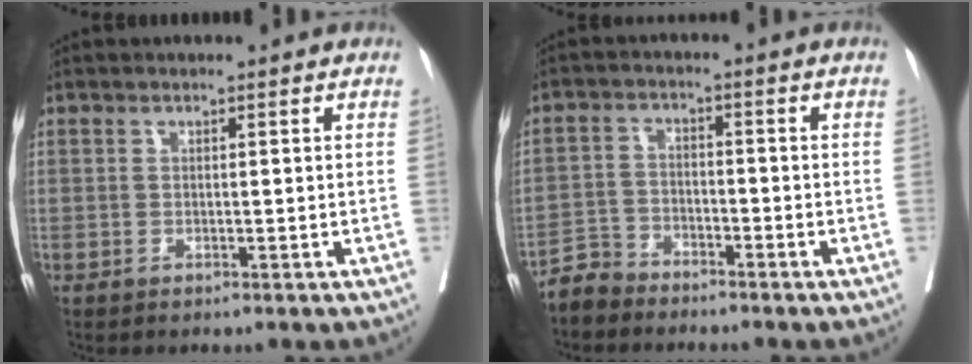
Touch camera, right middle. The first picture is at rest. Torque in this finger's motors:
{"motor_torque": [0.22, -0.28, 0.04, 0.02]}